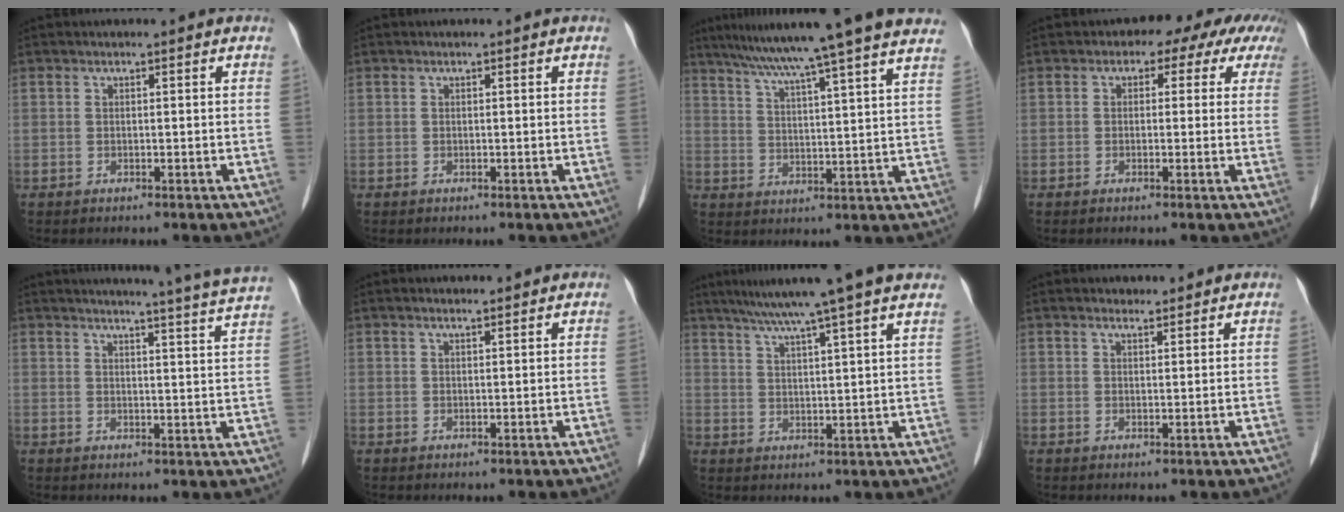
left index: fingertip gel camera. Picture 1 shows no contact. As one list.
[{"total": 0.0}, {"total": 20.9, "force": [17.6, -1.2, 11.2], "torque": [-0.185, 0.002, 0.237]}, {"total": 5.6, "force": [2.7, 3.4, 3.5], "torque": [-0.034, 0.032, 0.016]}, {"total": 13.6, "force": [12.8, -2.4, 4.0], "torque": [-0.064, -0.058, 0.140]}, {"total": 1.6, "force": [1.5, 0.2, 0.6], "torque": [-0.014, 0.012, 0.027]}, {"total": 11.9, "force": [9.8, -1.4, 6.7], "torque": [-0.110, 0.023, 0.133]}, {"total": 2.1, "force": [2.0, 0.8, 0.4], "torque": [-0.009, 0.011, 0.032]}]